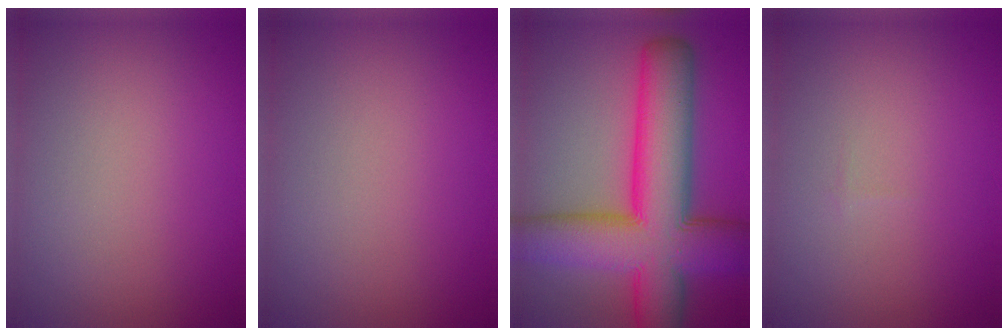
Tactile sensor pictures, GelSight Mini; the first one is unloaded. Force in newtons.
{"total": 0.0}
{"total": 13.4, "press": 13.4, "slide": 0.3}
{"total": 0.0}